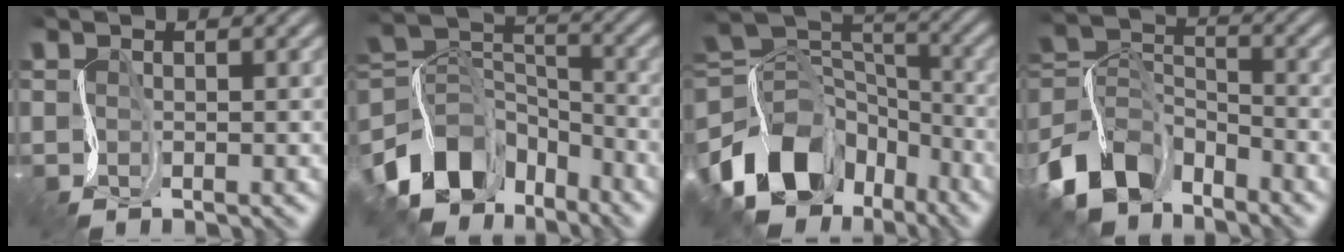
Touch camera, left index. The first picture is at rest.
{"total": 10.2, "force": [-5.9, 6.4, 5.3], "torque": [-0.090, 0.004, -0.128]}
{"total": 12.3, "force": [-6.1, 8.3, 6.8], "torque": [-0.131, 0.009, -0.119]}
{"total": 9.6, "force": [-6.5, 5.4, 4.6], "torque": [-0.091, 0.000, -0.146]}